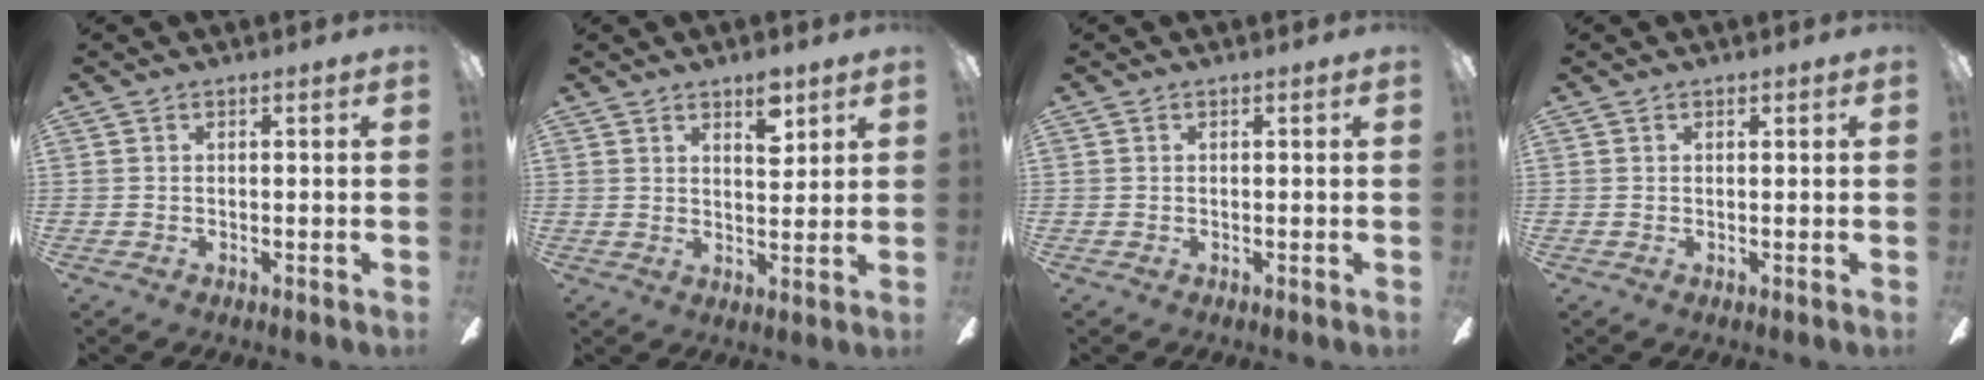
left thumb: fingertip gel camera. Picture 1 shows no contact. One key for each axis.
{"total": 6.0, "fx": 4.2, "fy": 2.3, "fz": 3.7, "tx": -0.041, "ty": -0.021, "tz": 0.067}
{"total": 0.0}
{"total": 0.5, "fx": 0.4, "fy": 0.1, "fz": 0.3, "tx": -0.007, "ty": 0.001, "tz": 0.007}